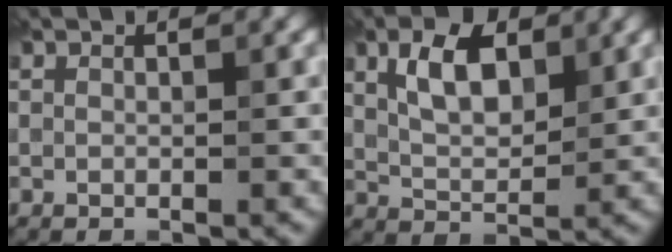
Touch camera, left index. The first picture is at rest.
{"total": 4.4, "force": [1.9, 2.3, 3.3], "torque": [-0.063, 0.011, 0.033]}